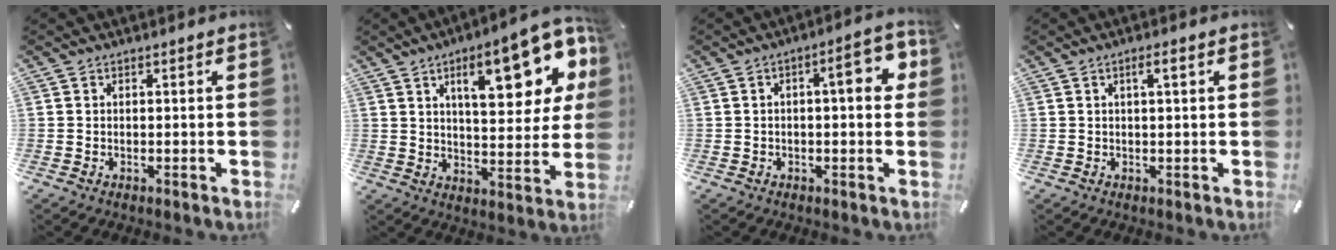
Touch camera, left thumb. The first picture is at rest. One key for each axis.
{"total": 20.8, "fx": 8.8, "fy": 7.9, "fz": 17.1, "tx": -0.243, "ty": -0.031, "tz": 0.132}
{"total": 8.5, "fx": 1.6, "fy": 2.8, "fz": 7.9, "tx": -0.098, "ty": -0.007, "tz": 0.016}
{"total": 2.9, "fx": 0.9, "fy": 0.5, "fz": 2.7, "tx": -0.046, "ty": 0.002, "tz": 0.011}